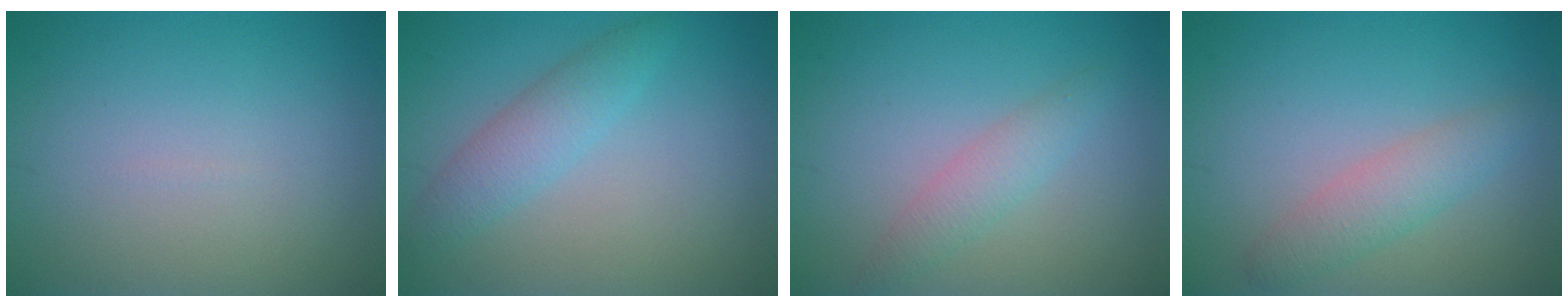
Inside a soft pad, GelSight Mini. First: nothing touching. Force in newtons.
{"total": 2.9, "press": 2.9, "slide": 0.1}
{"total": 2.1, "press": 2.1, "slide": 0.1}
{"total": 2.7, "press": 2.7, "slide": 0.1}